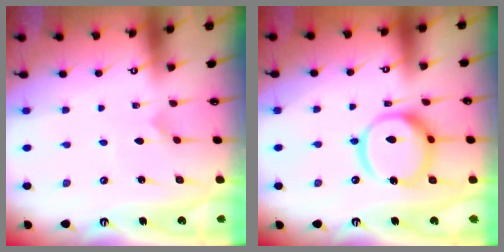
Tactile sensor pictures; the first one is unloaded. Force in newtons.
{"total": 18.4, "press": 18.2, "slide": 2.0}